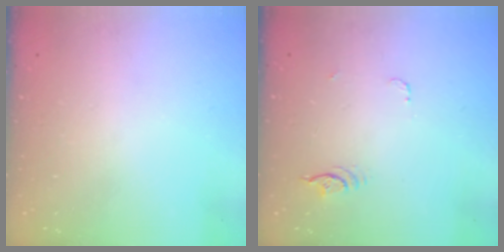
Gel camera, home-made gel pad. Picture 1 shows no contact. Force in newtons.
{"total": 3.8, "press": 3.4, "slide": 1.6}